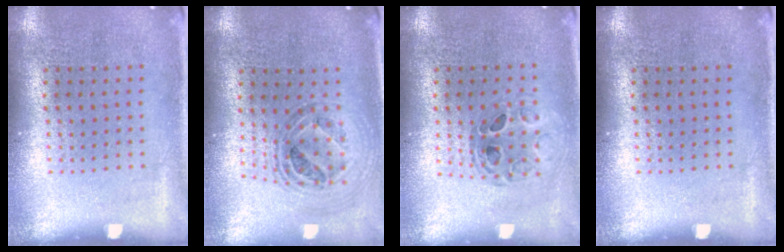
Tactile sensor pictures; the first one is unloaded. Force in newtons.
{"total": 0.9, "press": 0.9, "slide": 0.2}
{"total": 0.8, "press": 0.8, "slide": 0.1}
{"total": 0.0}